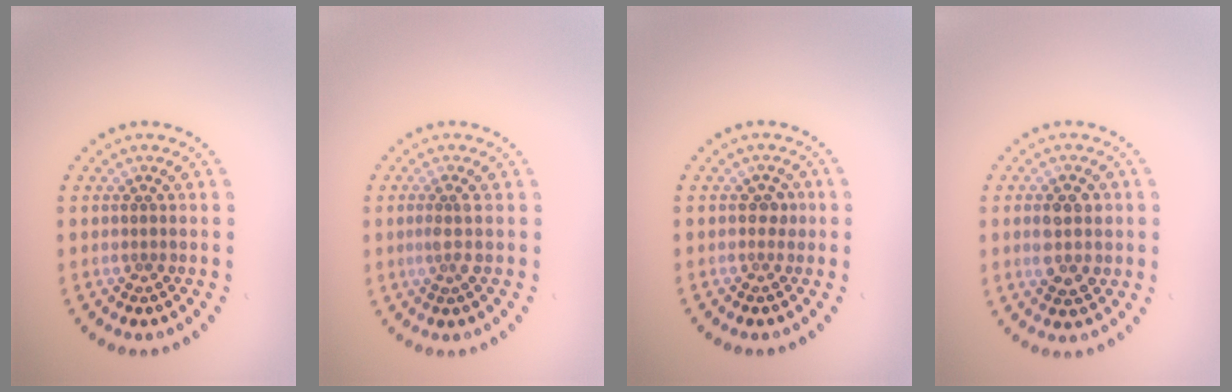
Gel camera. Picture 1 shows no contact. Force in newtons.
{"total": 1.5, "press": 1.1, "slide": 1.0}
{"total": 1.0, "press": 1.0, "slide": 0.3}
{"total": 3.6, "press": 3.6, "slide": 0.2}